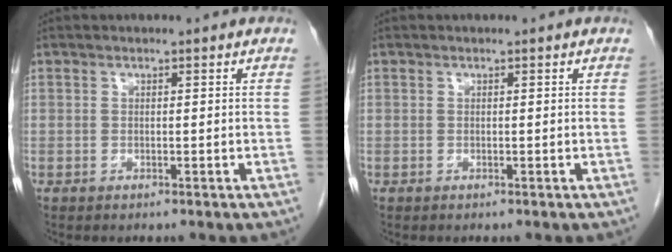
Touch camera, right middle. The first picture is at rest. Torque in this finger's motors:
{"motor_torque": [0.00, 0.00, 0.00, 0.00]}